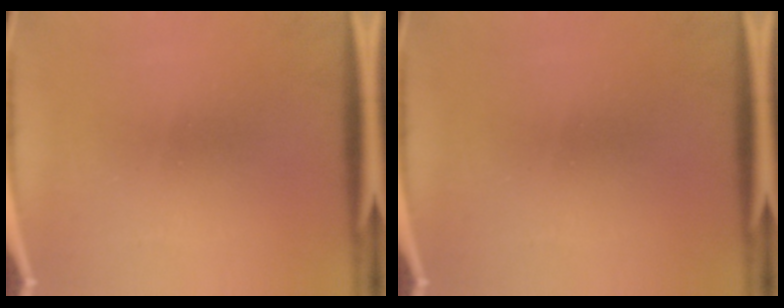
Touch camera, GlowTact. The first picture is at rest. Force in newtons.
{"total": 0.0}